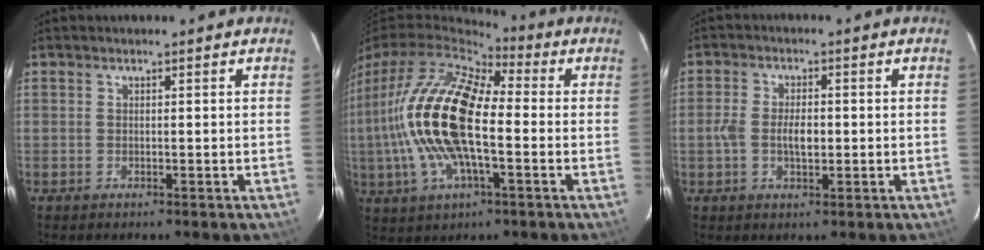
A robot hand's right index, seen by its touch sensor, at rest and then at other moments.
{"total": 18.7, "force": [-1.1, 7.5, 17.1], "torque": [-0.336, 0.003, -0.027]}
{"total": 5.3, "force": [-0.7, 2.7, 4.5], "torque": [-0.090, 0.004, -0.015]}